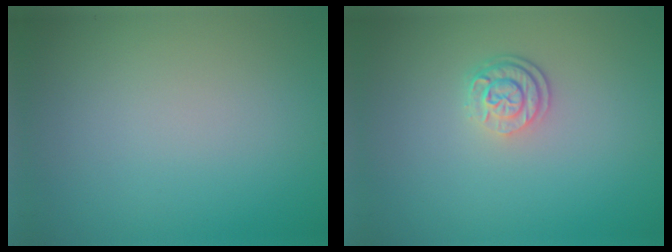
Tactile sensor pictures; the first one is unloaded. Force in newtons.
{"total": 2.6, "press": 1.9, "slide": 1.7}